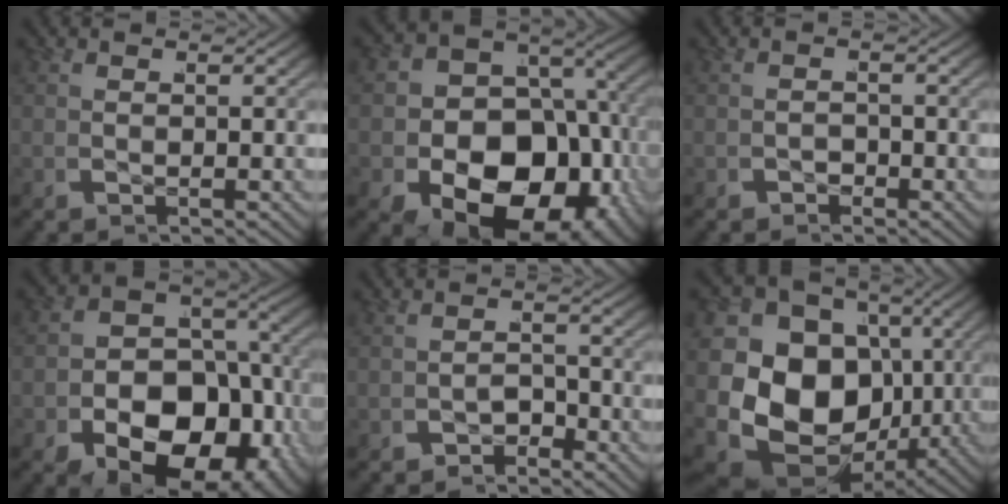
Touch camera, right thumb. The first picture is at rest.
{"total": 18.6, "force": [-3.3, 12.9, 13.0], "torque": [-0.244, -0.070, -0.022]}
{"total": 1.1, "force": [-1.0, 0.4, -0.2], "torque": [0.001, -0.006, -0.014]}
{"total": 15.0, "force": [-3.2, 9.9, 10.8], "torque": [-0.190, -0.053, -0.030]}
{"total": 2.0, "force": [-1.9, 0.4, -0.3], "torque": [0.005, -0.009, -0.027]}
{"total": 24.3, "force": [-1.1, 18.8, 15.3], "torque": [-0.346, -0.063, -0.004]}